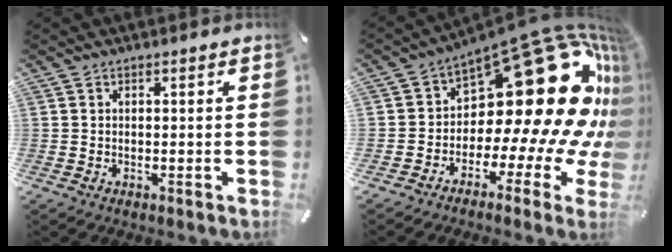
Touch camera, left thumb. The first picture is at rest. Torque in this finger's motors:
{"motor_torque": [1.49, 1.59, 0.87, 0.44, 0.13]}